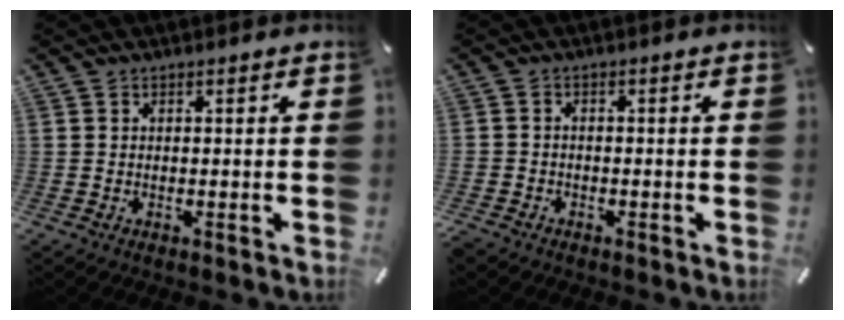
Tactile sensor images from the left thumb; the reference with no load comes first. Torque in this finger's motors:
{"motor_torque": [-0.46, 0.96, 0.04, 0.02, 0.07]}